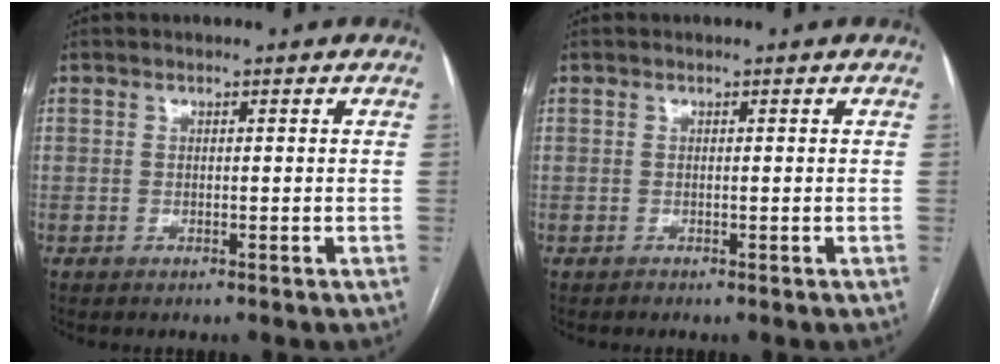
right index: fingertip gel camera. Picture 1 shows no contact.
{"total": 0.0}